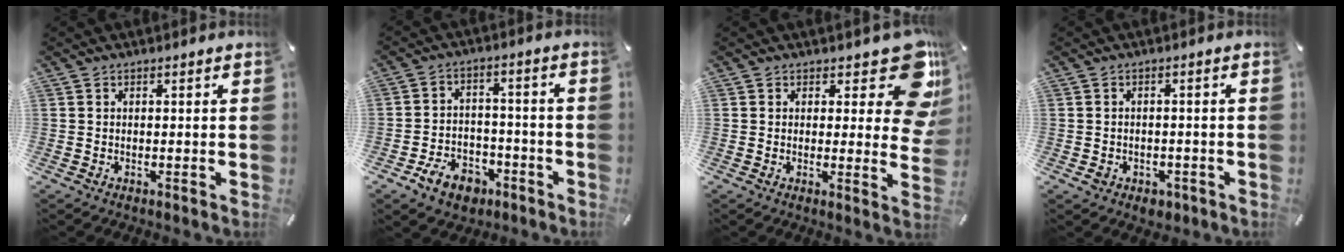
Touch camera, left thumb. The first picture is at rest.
{"total": 9.1, "force": [-5.3, 6.4, 3.8], "torque": [-0.075, 0.042, -0.092]}
{"total": 13.7, "force": [7.5, 6.0, 9.8], "torque": [-0.106, -0.063, 0.132]}
{"total": 3.1, "force": [-1.5, 2.5, 1.1], "torque": [-0.010, 0.003, -0.027]}